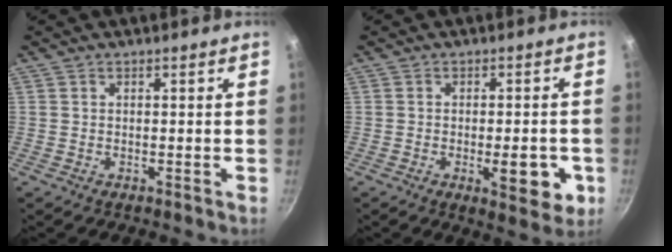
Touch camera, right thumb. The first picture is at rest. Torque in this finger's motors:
{"motor_torque": [0.96, 1.35, -0.17, 0.10, 0.23]}